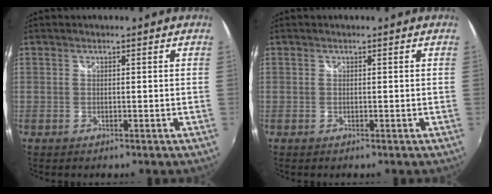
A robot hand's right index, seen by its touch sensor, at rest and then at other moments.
{"total": 0.0}